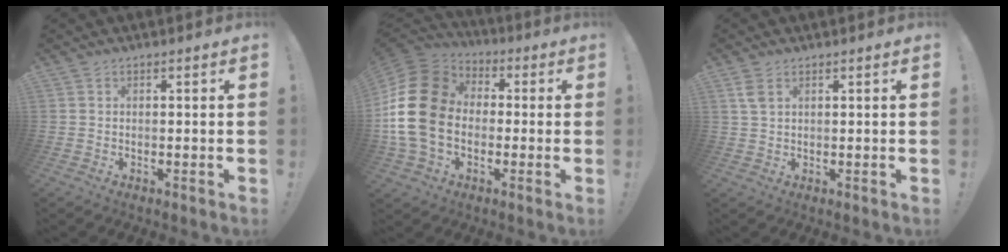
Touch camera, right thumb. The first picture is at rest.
{"total": 19.9, "force": [-0.7, 15.1, 13.0], "torque": [-0.256, 0.021, -0.005]}
{"total": 3.2, "force": [1.5, 1.7, 2.3], "torque": [-0.048, 0.003, 0.029]}